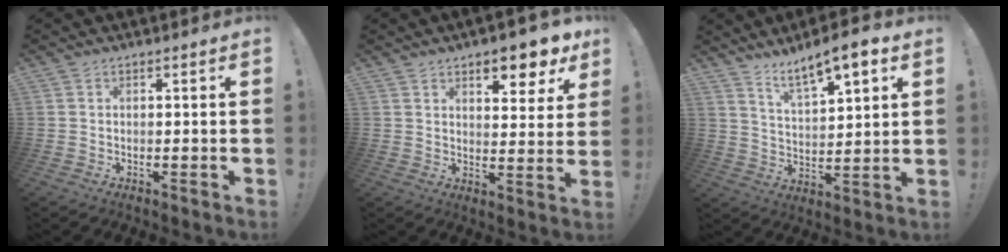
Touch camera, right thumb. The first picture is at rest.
{"total": 9.2, "force": [6.2, 3.3, 6.0], "torque": [-0.060, -0.046, 0.102]}
{"total": 9.9, "force": [7.4, 2.6, 6.1], "torque": [-0.100, -0.045, 0.126]}